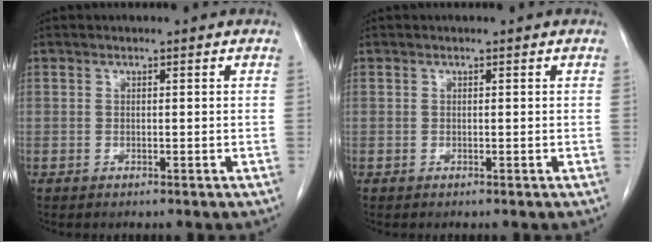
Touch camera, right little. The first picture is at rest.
{"total": 0.0}